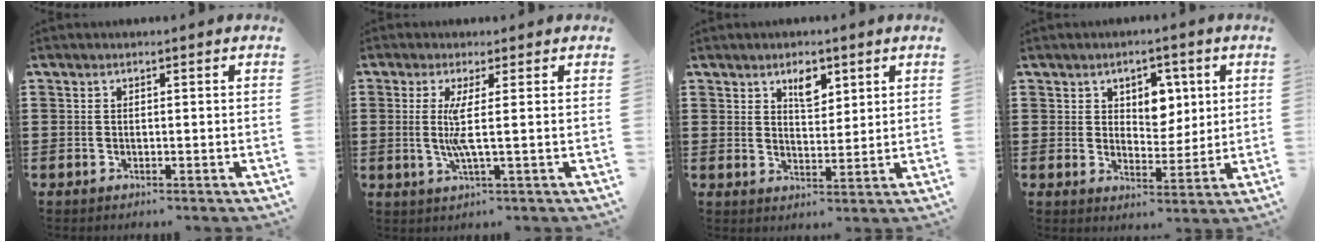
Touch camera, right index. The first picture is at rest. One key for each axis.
{"total": 4.5, "fx": 0.3, "fy": -0.4, "fz": 4.5, "tx": -0.092, "ty": -0.014, "tz": 0.000}
{"total": 3.8, "fx": 2.5, "fy": 1.8, "fz": 2.2, "tx": -0.035, "ty": -0.001, "tz": 0.042}
{"total": 4.7, "fx": 2.2, "fy": 3.6, "fz": 2.1, "tx": -0.043, "ty": 0.008, "tz": 0.033}